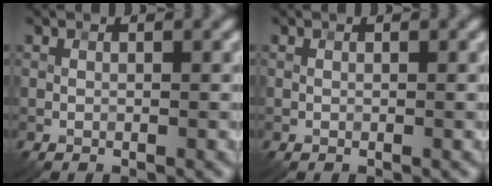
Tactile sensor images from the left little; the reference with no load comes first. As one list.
[{"total": 0.0}]